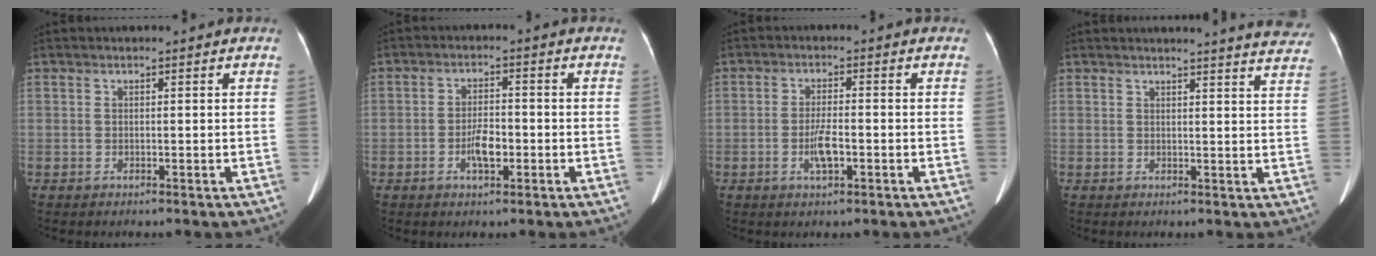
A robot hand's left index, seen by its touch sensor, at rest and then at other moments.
{"total": 4.1, "force": [-1.5, 1.5, 3.5], "torque": [-0.066, 0.004, -0.024]}
{"total": 3.8, "force": [-1.4, 0.9, 3.5], "torque": [-0.070, 0.000, -0.022]}
{"total": 13.1, "force": [12.7, 0.3, 3.3], "torque": [-0.024, -0.063, 0.115]}